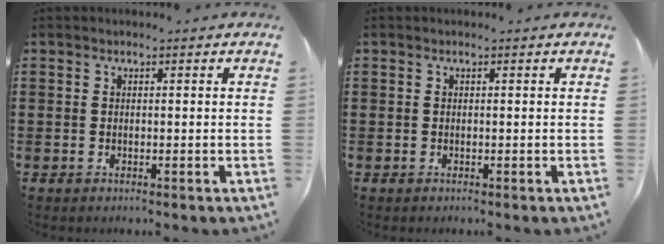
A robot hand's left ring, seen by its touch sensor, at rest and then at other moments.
{"total": 0.0}